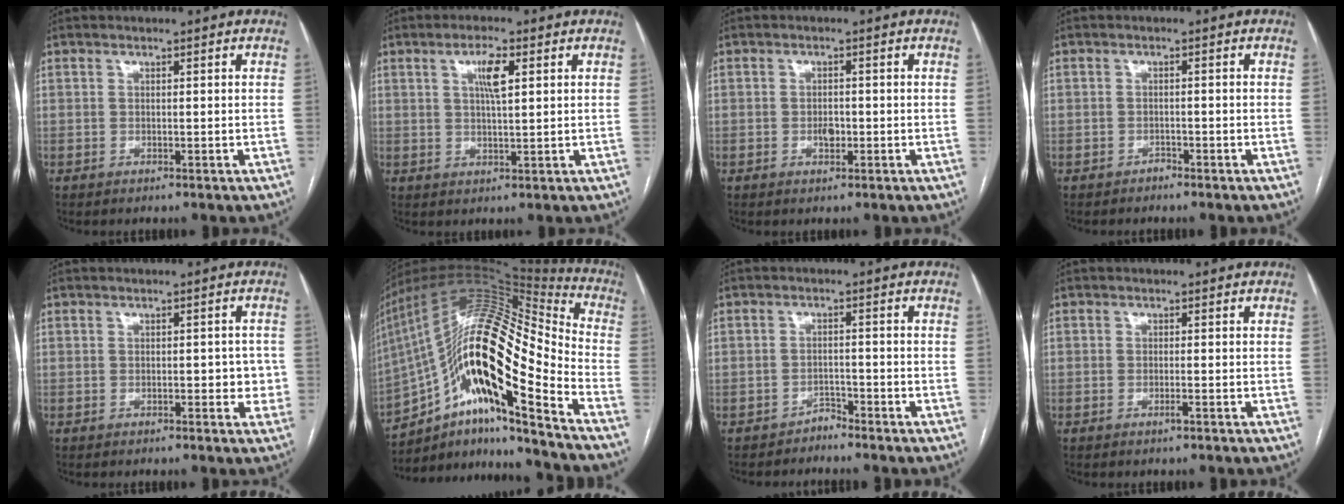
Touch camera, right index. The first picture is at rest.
{"total": 4.3, "force": [1.6, 0.7, 4.0], "torque": [-0.073, 0.000, 0.030]}
{"total": 1.8, "force": [-0.5, 1.0, 1.4], "torque": [-0.022, 0.002, -0.005]}
{"total": 0.9, "force": [-0.8, 0.5, -0.1], "torque": [0.005, 0.002, -0.017]}
{"total": 3.3, "force": [-0.5, 1.9, 2.6], "torque": [-0.020, 0.017, -0.002]}
{"total": 26.1, "force": [-11.6, 5.3, 22.7], "torque": [-0.396, 0.020, -0.197]}
{"total": 1.8, "force": [-1.7, 0.5, -0.3], "torque": [0.012, 0.000, -0.028]}
{"total": 1.0, "force": [-0.6, 0.1, 0.8], "torque": [-0.017, -0.001, -0.009]}